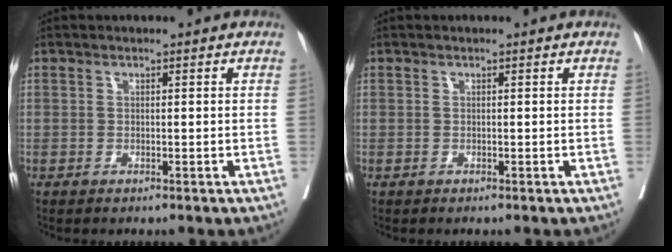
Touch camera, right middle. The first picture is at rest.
{"total": 0.0}